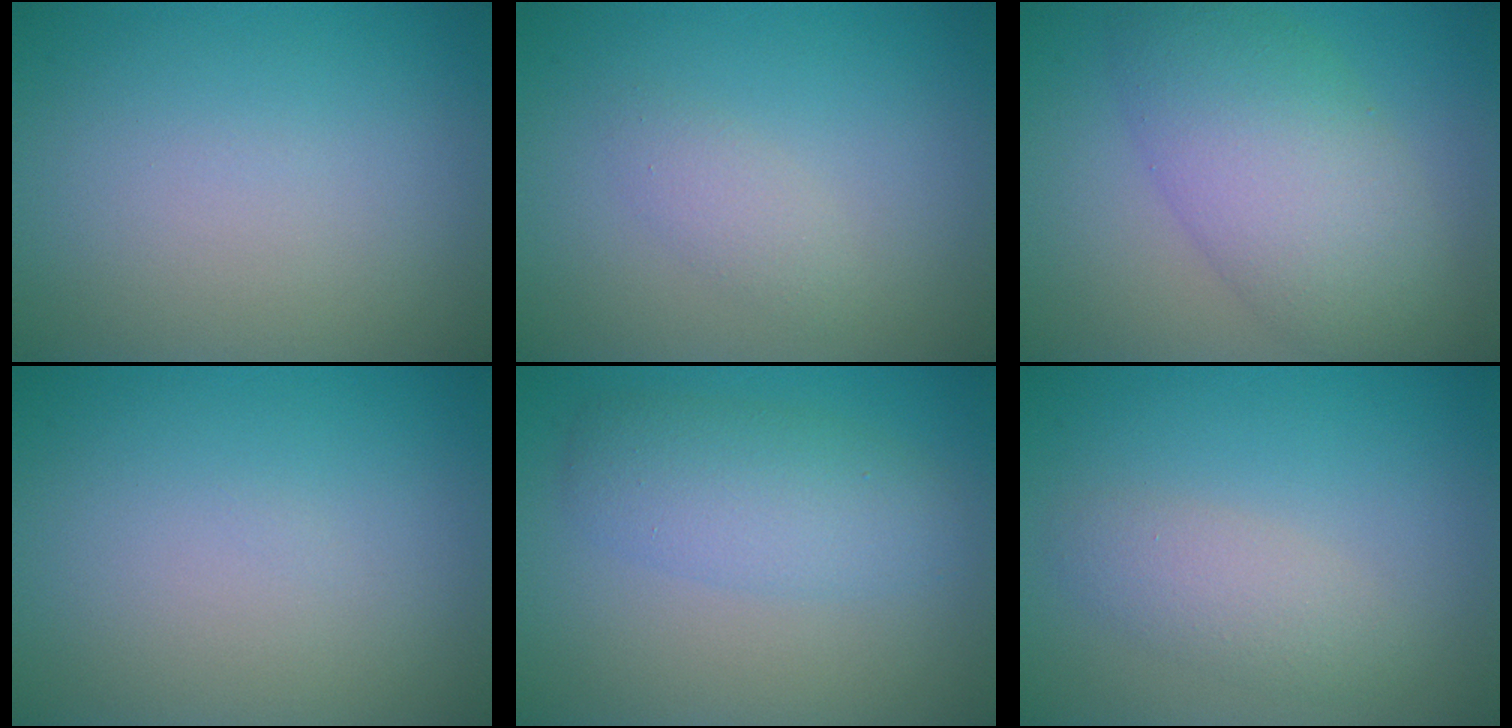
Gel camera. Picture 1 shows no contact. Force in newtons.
{"total": 1.4, "press": 1.4, "slide": 0.1}
{"total": 7.6, "press": 7.6, "slide": 0.2}
{"total": 0.0}
{"total": 4.0, "press": 4.0, "slide": 0.0}
{"total": 2.4, "press": 2.4, "slide": 0.1}